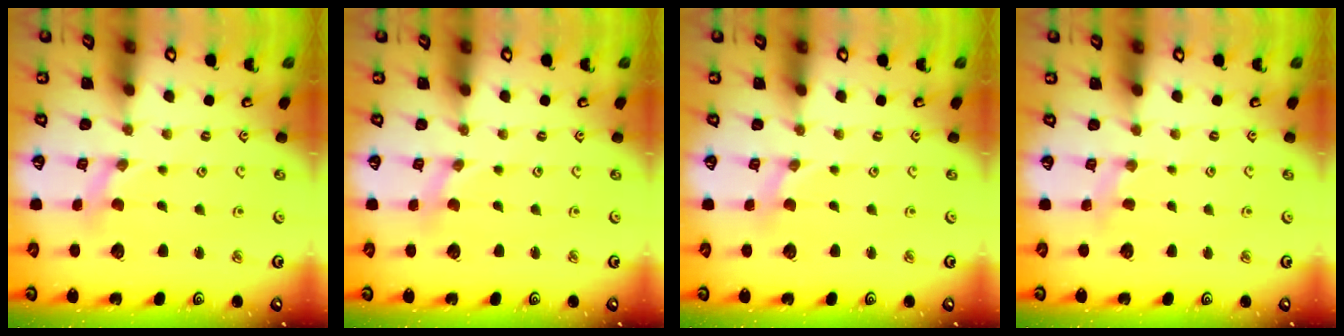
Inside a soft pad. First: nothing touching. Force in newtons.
{"total": 0.0}
{"total": 0.0}
{"total": 2.3, "press": 2.3, "slide": 0.4}